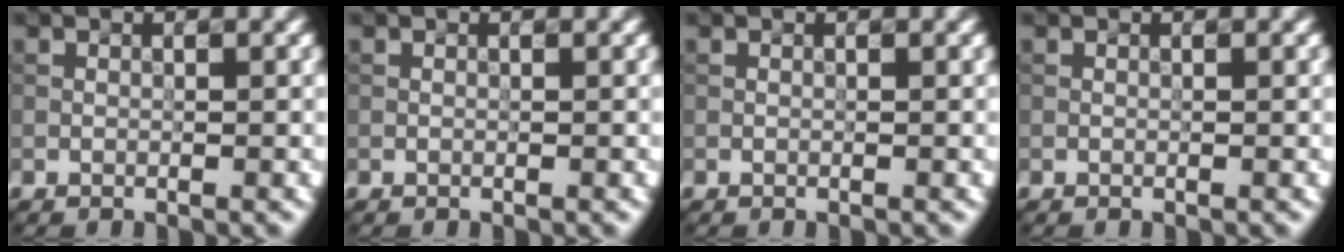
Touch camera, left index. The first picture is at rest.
{"total": 0.0}
{"total": 0.0}
{"total": 0.0}